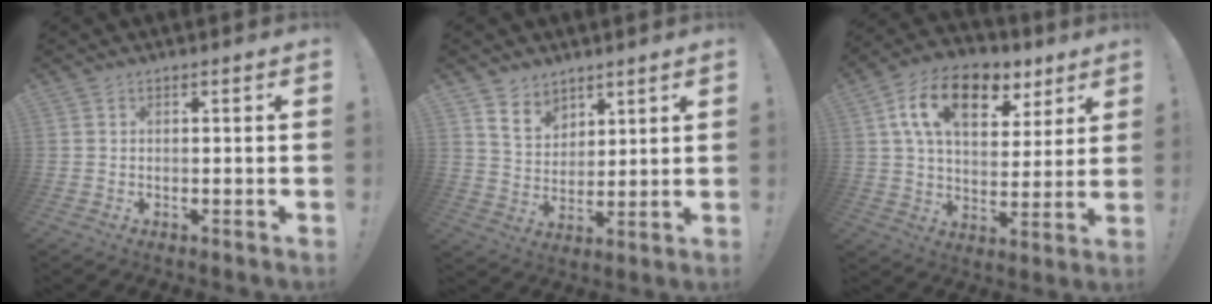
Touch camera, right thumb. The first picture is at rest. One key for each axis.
{"total": 7.9, "fx": 6.0, "fy": 4.8, "fz": 1.8, "tx": -0.034, "ty": -0.042, "tz": 0.117}
{"total": 17.2, "fx": 8.3, "fy": 10.3, "fz": 10.9, "tx": -0.181, "ty": -0.027, "tz": 0.148}